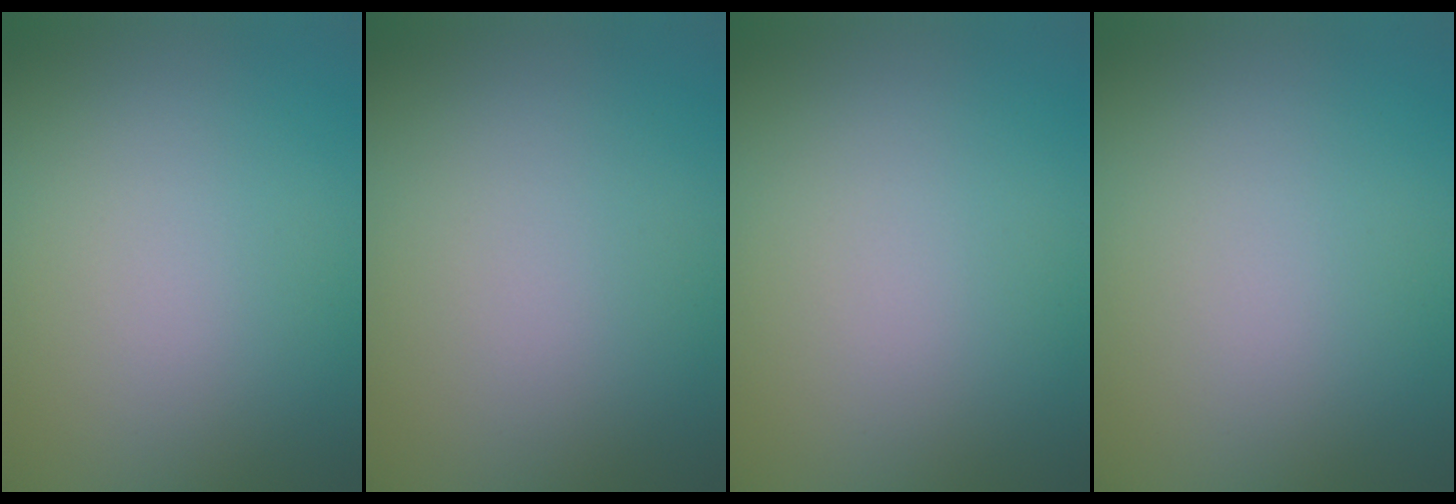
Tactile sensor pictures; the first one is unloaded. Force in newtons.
{"total": 0.0}
{"total": 0.0}
{"total": 0.0}